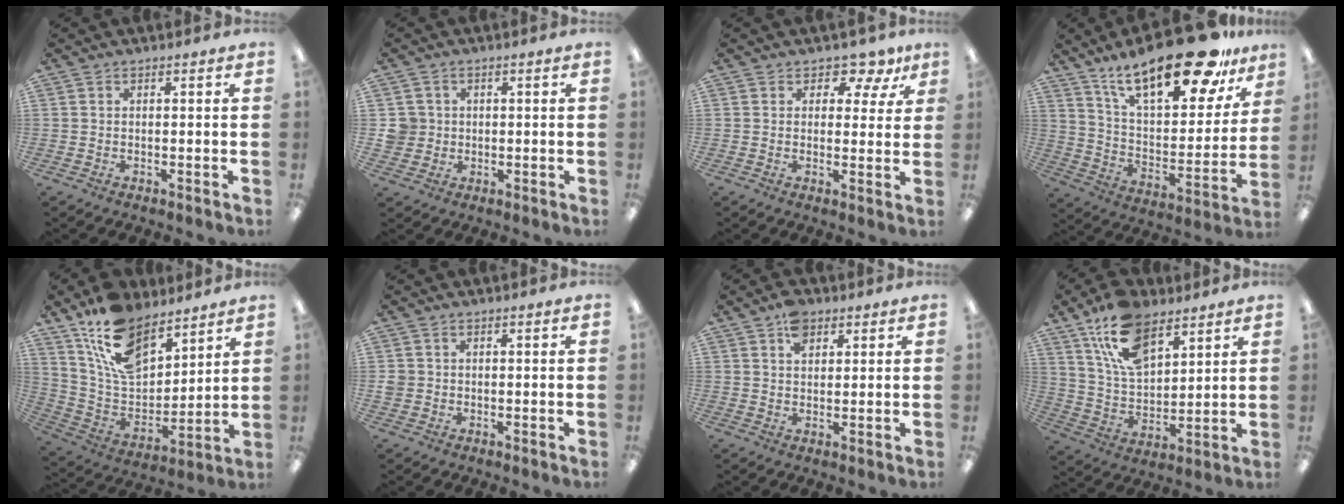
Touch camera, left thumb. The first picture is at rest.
{"total": 4.3, "force": [0.2, 4.2, 0.6], "torque": [-0.014, 0.007, 0.004]}
{"total": 5.7, "force": [4.0, 3.4, 2.4], "torque": [-0.025, -0.025, 0.065]}
{"total": 25.5, "force": [18.0, 9.0, 15.7], "torque": [-0.245, -0.110, 0.302]}
{"total": 16.7, "force": [11.7, 8.5, 8.3], "torque": [-0.168, -0.060, 0.221]}
{"total": 1.8, "force": [-0.2, 1.8, 0.4], "torque": [-0.007, 0.002, -0.004]}
{"total": 5.1, "force": [2.9, 3.2, 2.7], "torque": [-0.046, -0.002, 0.052]}
{"total": 15.9, "force": [9.8, 8.4, 9.3], "torque": [-0.179, -0.031, 0.184]}